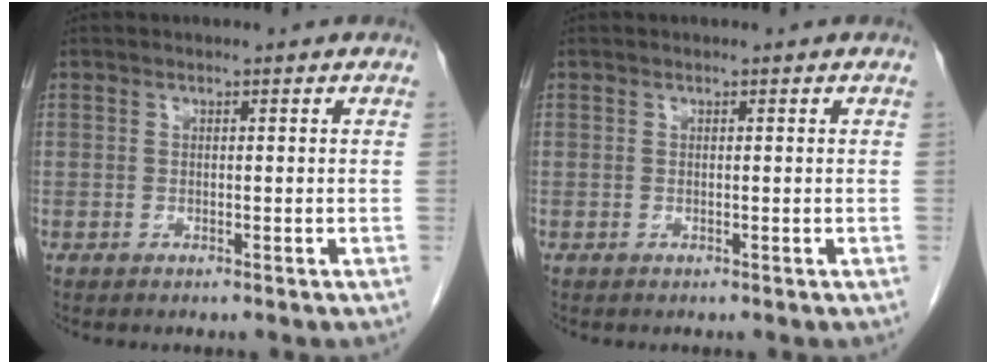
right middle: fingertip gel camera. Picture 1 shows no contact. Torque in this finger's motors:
{"motor_torque": [0.00, 0.00, 0.00, 0.00]}